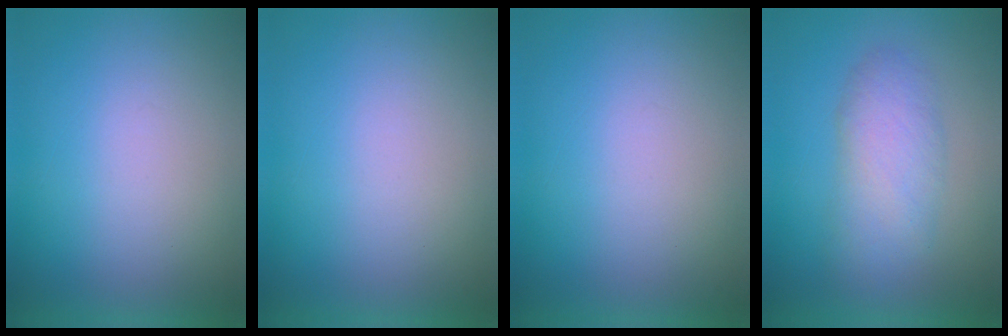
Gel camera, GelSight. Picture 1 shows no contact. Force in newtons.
{"total": 0.0}
{"total": 0.0}
{"total": 4.3}